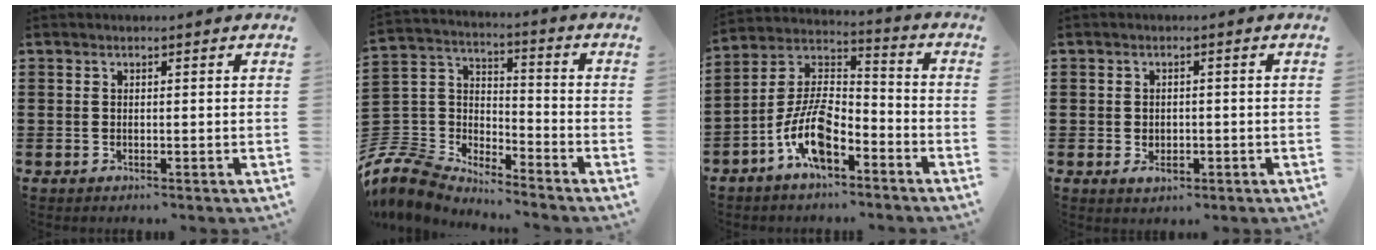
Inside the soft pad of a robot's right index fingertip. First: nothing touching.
{"total": 7.0, "force": [-6.3, 2.9, 0.9], "torque": [-0.071, -0.014, -0.137]}
{"total": 10.1, "force": [-5.6, 4.0, 7.3], "torque": [-0.169, -0.005, -0.110]}
{"total": 1.8, "force": [-0.7, 1.3, 1.2], "torque": [-0.024, 0.001, -0.014]}